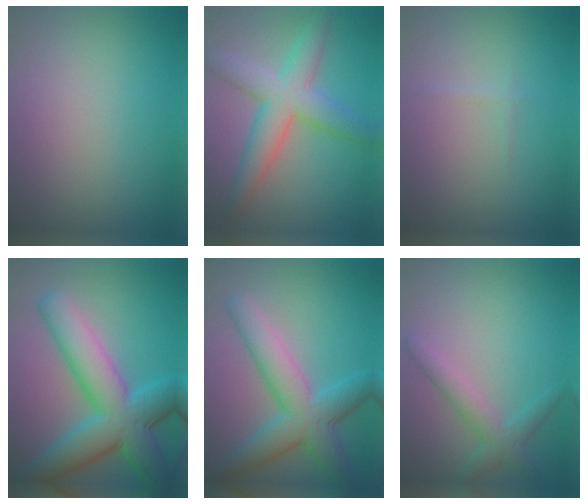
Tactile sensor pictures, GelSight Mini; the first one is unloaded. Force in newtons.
{"total": 6.4, "press": 6.4, "slide": 0.2}
{"total": 0.6, "press": 0.6, "slide": 0.0}
{"total": 10.2, "press": 10.2, "slide": 0.2}
{"total": 7.1, "press": 7.1, "slide": 0.2}
{"total": 2.7, "press": 2.7, "slide": 0.1}